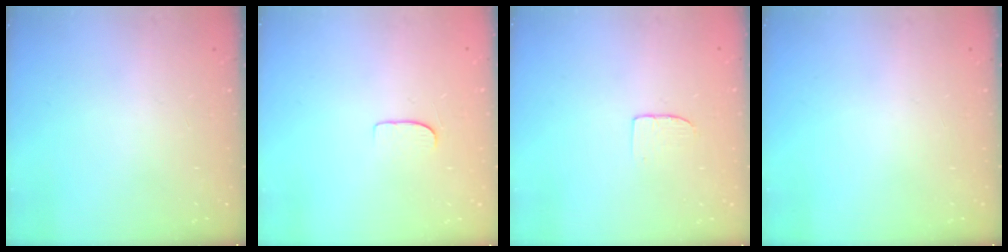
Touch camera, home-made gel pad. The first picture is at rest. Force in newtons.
{"total": 4.8, "press": 4.7, "slide": 0.6}
{"total": 3.7, "press": 3.7, "slide": 0.2}
{"total": 0.0}